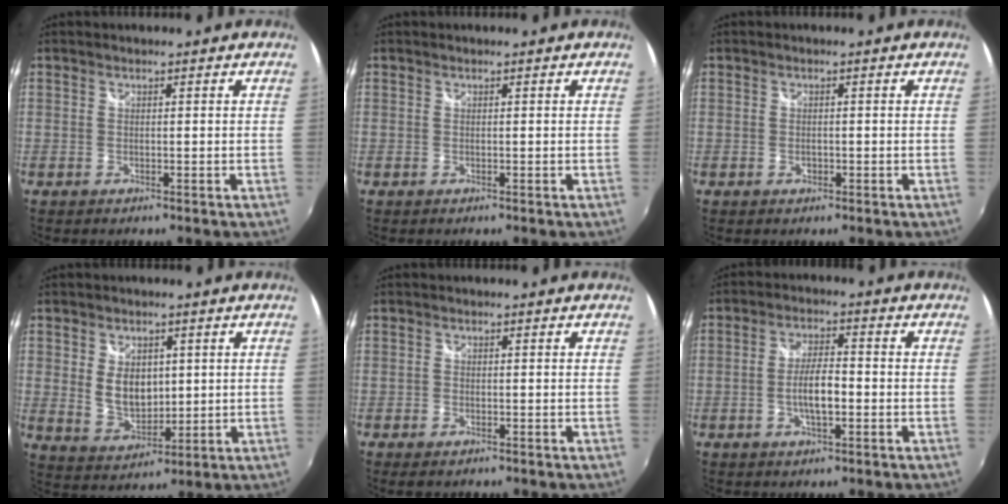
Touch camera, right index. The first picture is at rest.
{"total": 0.0}
{"total": 1.1, "force": [-0.4, 0.8, 0.5], "torque": [-0.009, -0.001, -0.007]}
{"total": 7.6, "force": [1.2, 5.4, 5.2], "torque": [-0.095, -0.003, 0.033]}
{"total": 1.8, "force": [-1.2, 1.1, 0.8], "torque": [-0.019, -0.005, -0.021]}
{"total": 6.0, "force": [-1.7, 1.8, 5.5], "torque": [-0.104, 0.003, -0.027]}